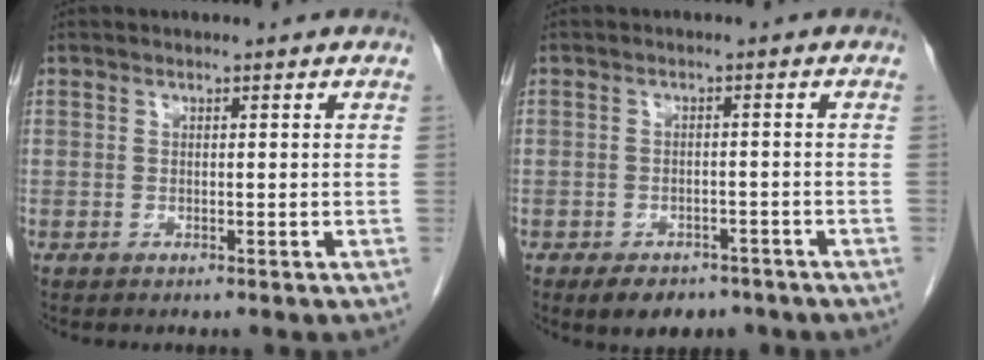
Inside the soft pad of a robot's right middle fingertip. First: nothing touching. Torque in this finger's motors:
{"motor_torque": [0.98, -0.65, -0.03, 0.04]}